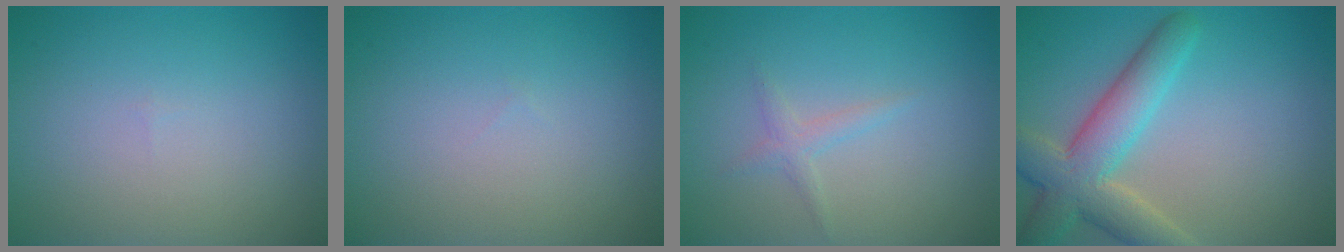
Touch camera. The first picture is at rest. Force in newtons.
{"total": 0.0}
{"total": 1.3, "press": 1.3, "slide": 0.1}
{"total": 6.5, "press": 6.5, "slide": 0.4}